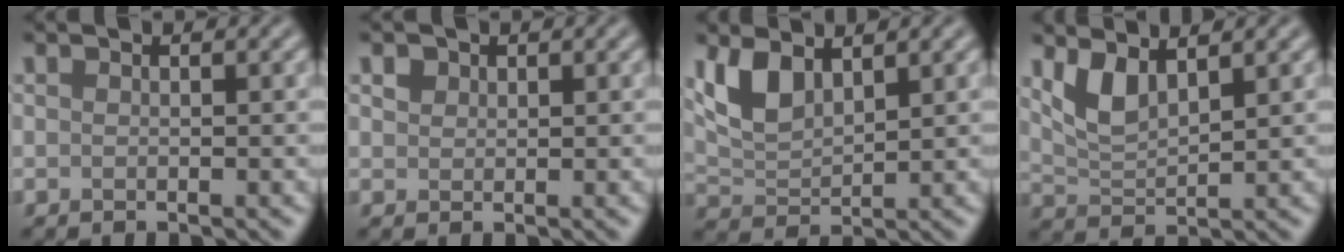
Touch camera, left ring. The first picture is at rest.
{"total": 1.1, "force": [0.7, 0.8, 0.3], "torque": [-0.004, 0.000, 0.011]}
{"total": 3.9, "force": [2.3, 1.8, 2.6], "torque": [-0.058, -0.003, 0.048]}
{"total": 3.1, "force": [2.0, 1.0, 2.1], "torque": [-0.049, -0.010, 0.046]}